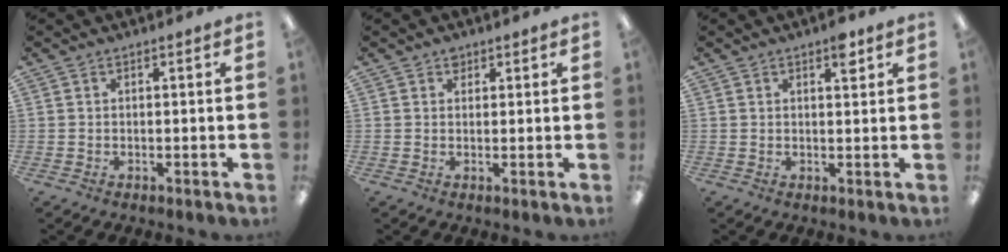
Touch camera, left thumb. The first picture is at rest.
{"total": 1.6, "force": [1.1, 1.1, 0.3], "torque": [0.000, -0.003, 0.020]}
{"total": 4.0, "force": [2.4, 1.5, 2.7], "torque": [-0.027, -0.010, 0.035]}